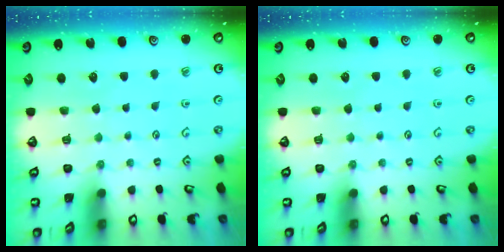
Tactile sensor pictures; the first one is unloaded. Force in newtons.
{"total": 0.0}